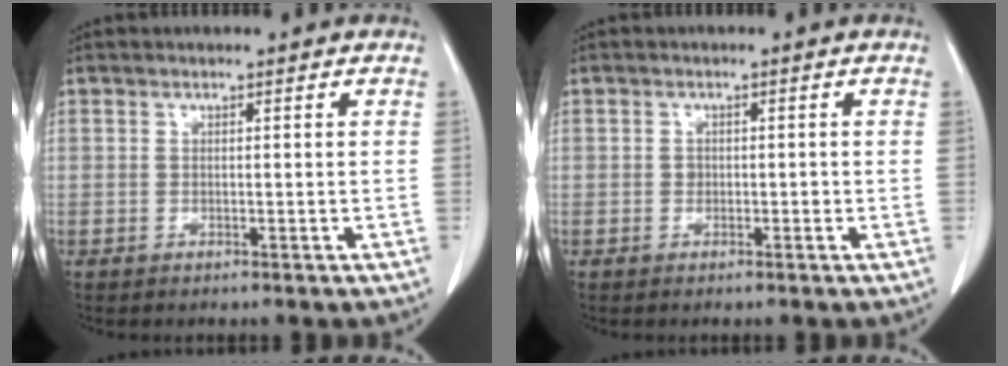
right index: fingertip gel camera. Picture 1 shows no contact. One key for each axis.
{"total": 1.1, "fx": -0.2, "fy": 0.9, "fz": 0.6, "tx": -0.010, "ty": 0.003, "tz": -0.002}